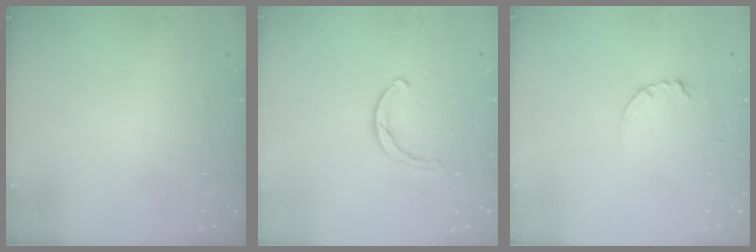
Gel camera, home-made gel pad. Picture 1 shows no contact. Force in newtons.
{"total": 2.8, "press": 2.7, "slide": 0.3}
{"total": 3.5, "press": 3.5, "slide": 0.4}